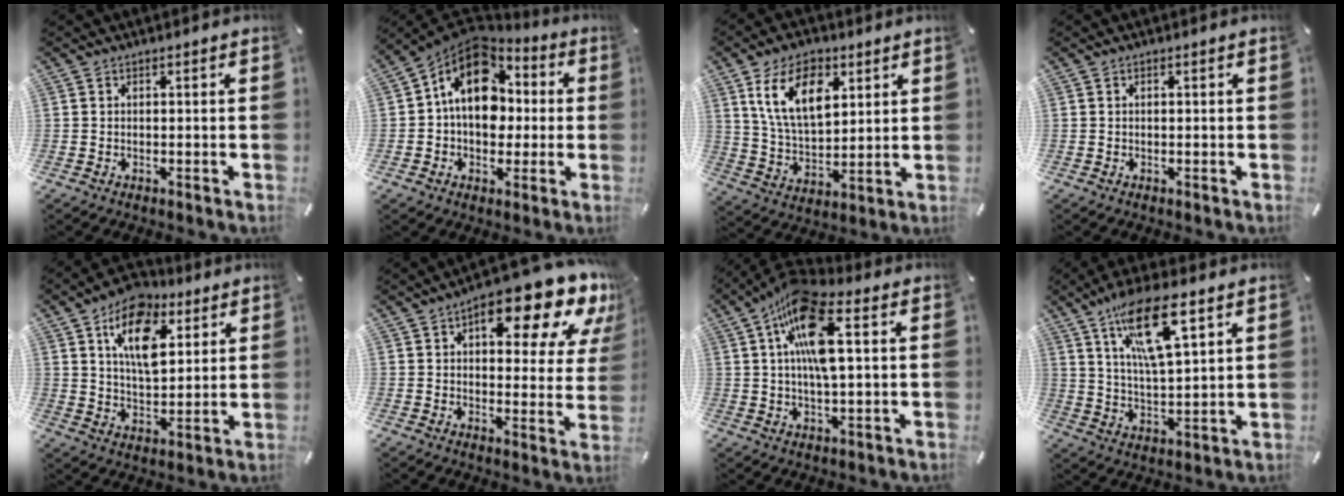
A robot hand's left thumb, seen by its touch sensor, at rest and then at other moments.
{"total": 15.4, "force": [2.5, 11.8, 9.6], "torque": [-0.168, -0.003, 0.044]}
{"total": 14.2, "force": [7.0, 8.2, 9.2], "torque": [-0.190, -0.006, 0.126]}
{"total": 0.0}
{"total": 14.5, "force": [7.0, 8.5, 9.4], "torque": [-0.149, -0.015, 0.125]}
{"total": 18.8, "force": [11.1, 8.0, 12.9], "torque": [-0.160, -0.072, 0.174]}
{"total": 14.9, "force": [3.8, 5.5, 13.4], "torque": [-0.276, 0.003, 0.062]}
{"total": 15.7, "force": [8.5, 5.1, 12.2], "torque": [-0.223, -0.019, 0.142]}